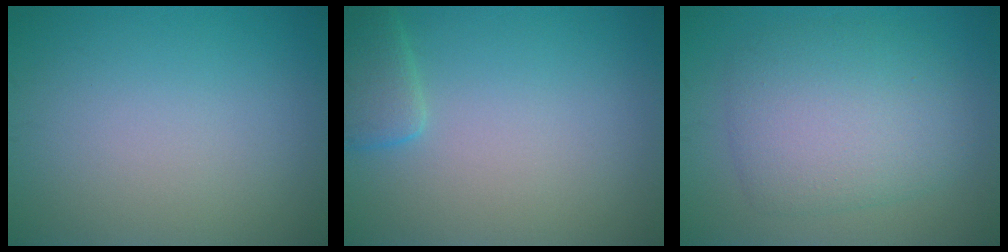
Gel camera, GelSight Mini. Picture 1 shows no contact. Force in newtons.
{"total": 2.3, "press": 2.3, "slide": 0.2}
{"total": 6.1, "press": 6.1, "slide": 0.1}